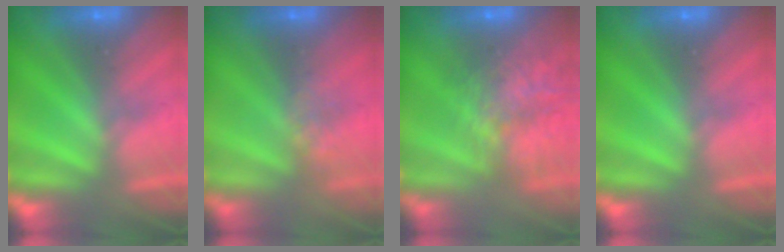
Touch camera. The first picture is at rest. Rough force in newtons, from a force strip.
{"total": 3.9}
{"total": 7.1}
{"total": 0.0}